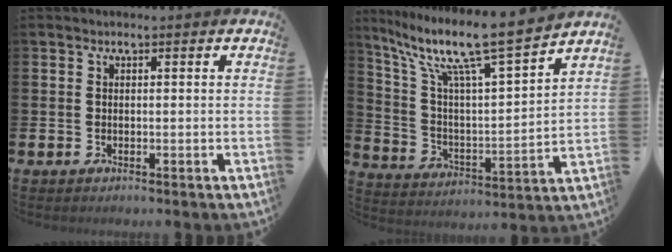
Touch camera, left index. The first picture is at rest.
{"total": 11.6, "force": [9.4, 1.6, 6.6], "torque": [-0.156, -0.059, 0.154]}